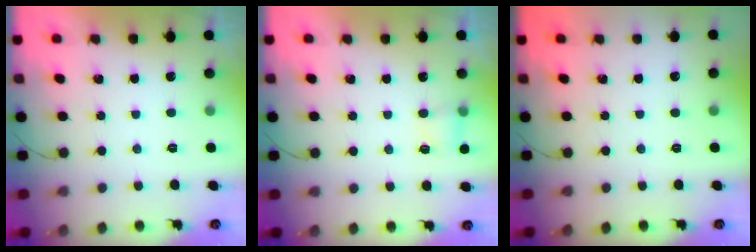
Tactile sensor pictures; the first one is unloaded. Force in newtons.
{"total": 3.8, "press": 3.5, "slide": 1.3}
{"total": 0.0}